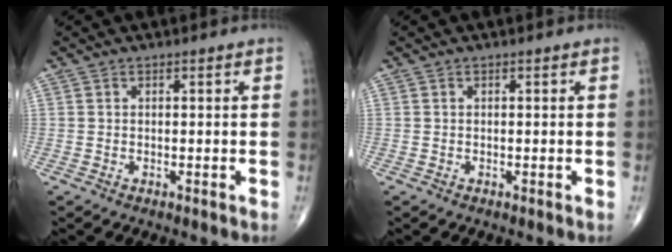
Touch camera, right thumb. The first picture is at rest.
{"total": 0.0}